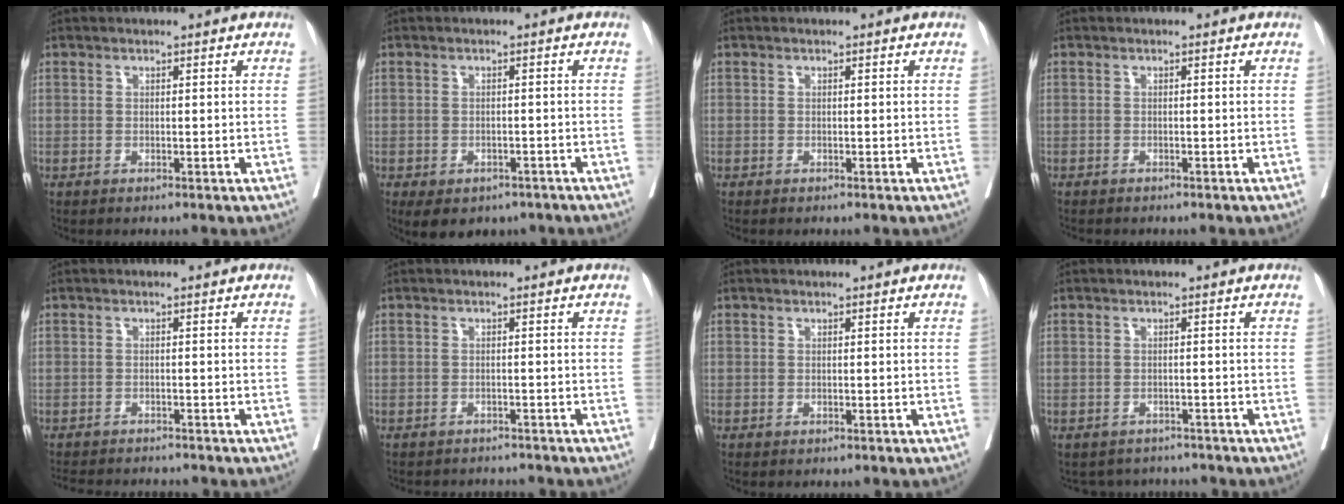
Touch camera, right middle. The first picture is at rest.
{"total": 7.9, "force": [-5.7, 4.5, 3.1], "torque": [-0.040, 0.005, -0.071]}
{"total": 0.0}
{"total": 2.5, "force": [-2.2, 0.7, 1.0], "torque": [-0.018, -0.004, -0.023]}
{"total": 8.3, "force": [-7.8, 1.2, 2.3], "torque": [-0.031, -0.004, -0.108]}
{"total": 5.3, "force": [-5.1, 1.1, 0.4], "torque": [0.001, -0.001, -0.063]}
{"total": 1.0, "force": [-0.9, 0.3, 0.3], "torque": [-0.007, -0.002, -0.013]}
{"total": 4.4, "force": [-4.2, 1.5, -0.4], "torque": [0.010, 0.010, -0.052]}